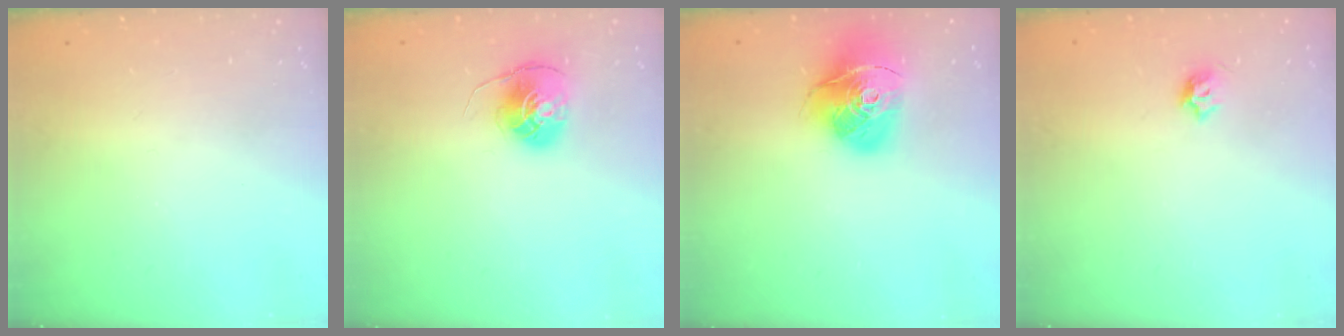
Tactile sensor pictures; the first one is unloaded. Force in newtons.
{"total": 6.8, "press": 6.8, "slide": 0.3}
{"total": 16.4, "press": 16.3, "slide": 1.8}
{"total": 4.1, "press": 4.0, "slide": 0.7}